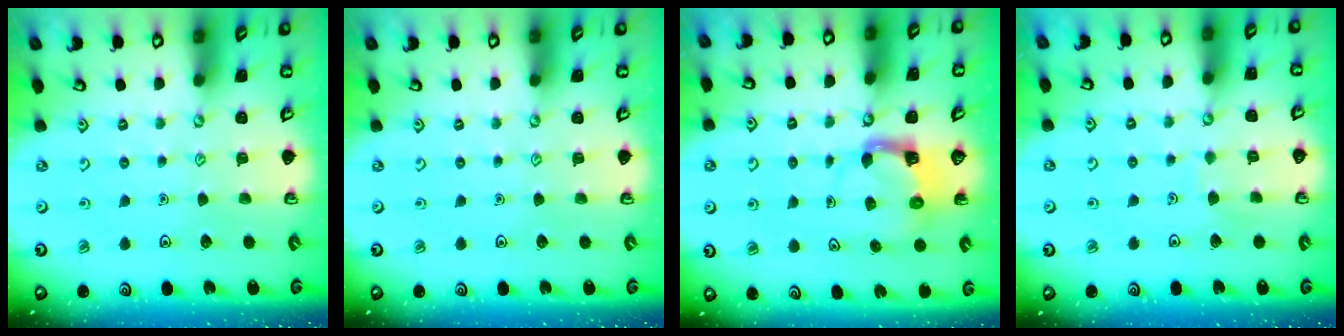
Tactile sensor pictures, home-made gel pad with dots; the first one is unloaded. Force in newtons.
{"total": 0.0}
{"total": 3.9, "press": 3.8, "slide": 0.7}
{"total": 2.7, "press": 2.7, "slide": 0.1}